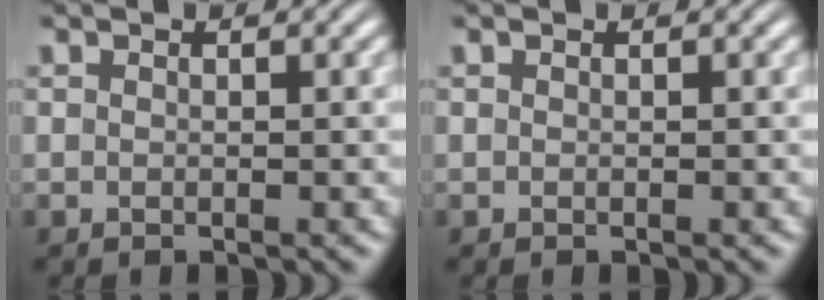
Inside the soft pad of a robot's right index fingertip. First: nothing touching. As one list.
[{"total": 0.0}]